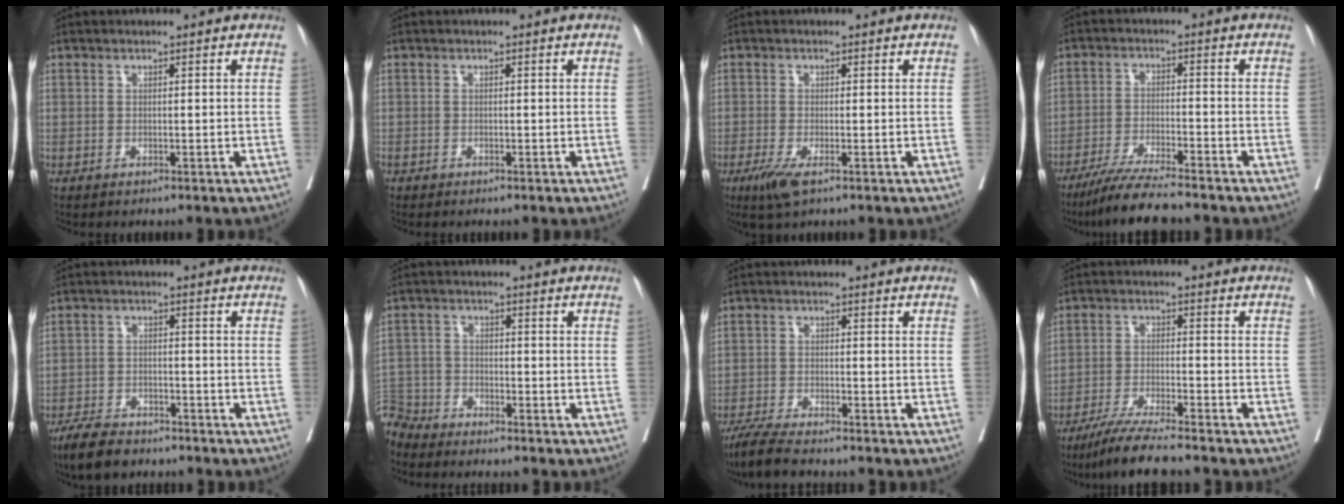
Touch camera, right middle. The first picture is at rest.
{"total": 0.6, "force": [-0.6, 0.1, 0.2], "torque": [-0.009, -0.002, -0.014]}
{"total": 3.8, "force": [-2.2, 0.8, 3.1], "torque": [-0.060, -0.010, -0.037]}
{"total": 8.3, "force": [-7.2, -0.3, 4.2], "torque": [-0.068, -0.028, -0.125]}
{"total": 6.4, "force": [-5.4, 2.1, 2.7], "torque": [-0.054, -0.010, -0.099]}
{"total": 5.5, "force": [-5.3, 1.1, -0.9], "torque": [0.023, -0.002, -0.109]}
{"total": 6.1, "force": [-5.2, 0.3, 3.1], "torque": [-0.056, -0.019, -0.096]}
{"total": 7.5, "force": [-6.4, -0.5, 3.9], "torque": [-0.066, -0.027, -0.116]}